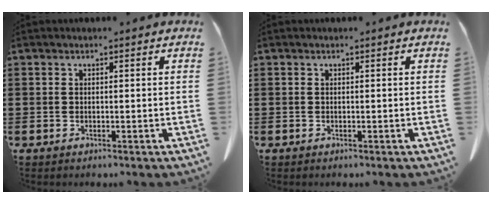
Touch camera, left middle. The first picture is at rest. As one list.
[{"total": 0.0}]